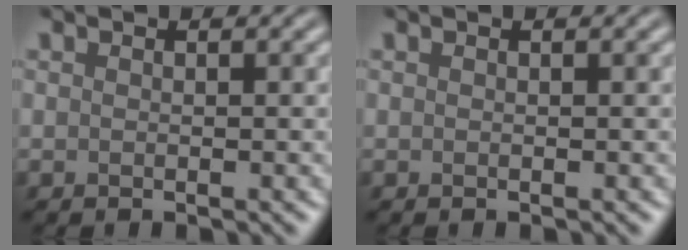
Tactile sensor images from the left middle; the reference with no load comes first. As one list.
[{"total": 0.0}]